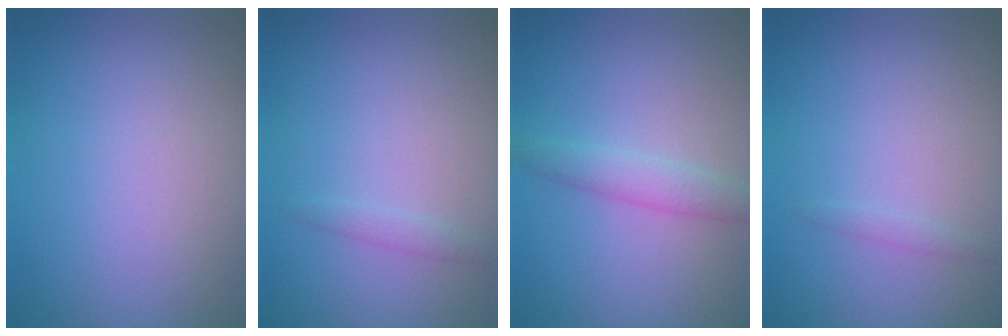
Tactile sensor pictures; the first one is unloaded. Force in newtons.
{"total": 0.9, "press": 0.9, "slide": 0.0}
{"total": 2.2, "press": 2.2, "slide": 0.2}
{"total": 0.5, "press": 0.5, "slide": 0.0}